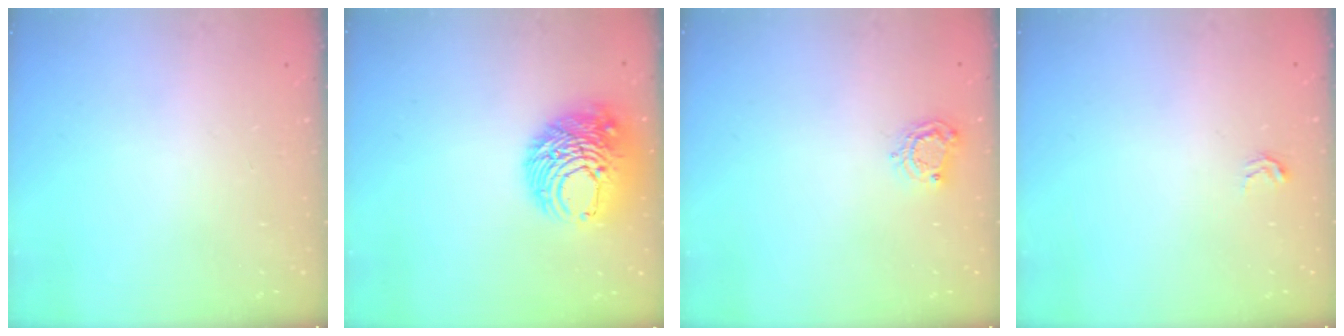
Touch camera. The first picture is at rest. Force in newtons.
{"total": 11.9, "press": 11.9, "slide": 1.2}
{"total": 5.8, "press": 5.8, "slide": 0.5}
{"total": 2.7, "press": 2.7, "slide": 0.4}